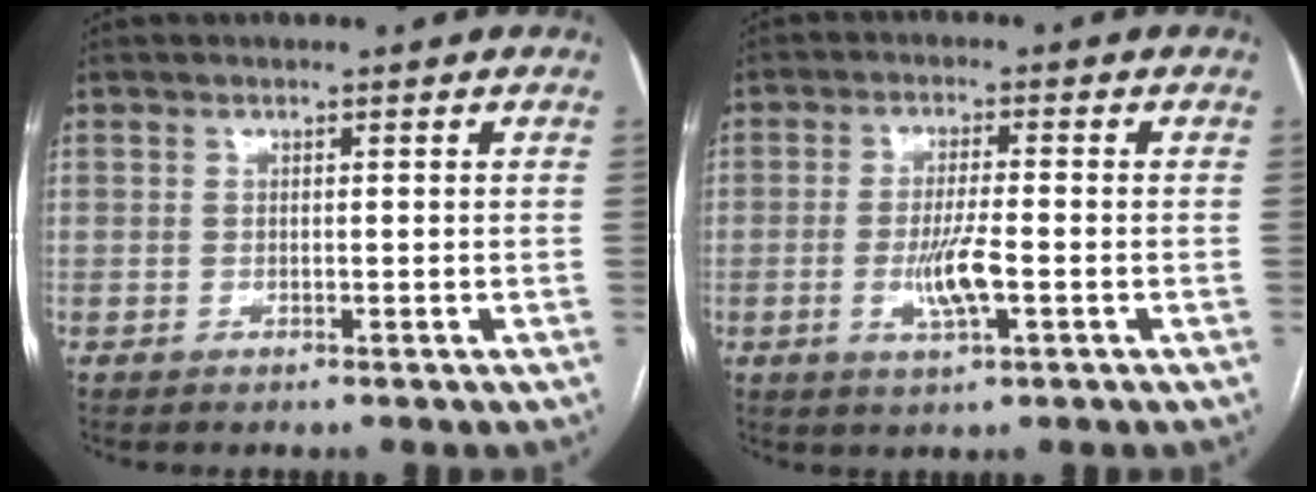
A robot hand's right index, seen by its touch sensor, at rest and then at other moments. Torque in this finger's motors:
{"motor_torque": [0.14, 0.00, 0.31, 0.08]}